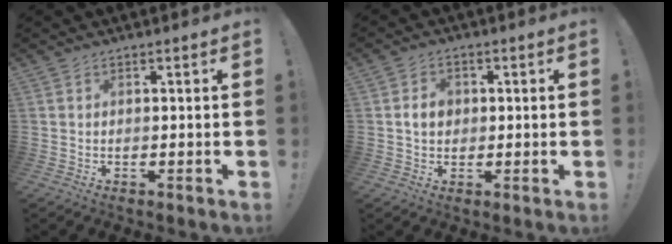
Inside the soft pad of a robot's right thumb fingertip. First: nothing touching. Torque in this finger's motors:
{"motor_torque": [0.60, 0.54, 0.51, -0.31, 0.15]}